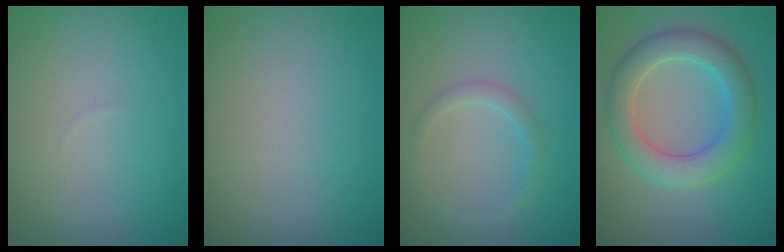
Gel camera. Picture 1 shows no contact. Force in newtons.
{"total": 0.0}
{"total": 1.3, "press": 1.3, "slide": 0.0}
{"total": 5.3, "press": 5.3, "slide": 0.1}